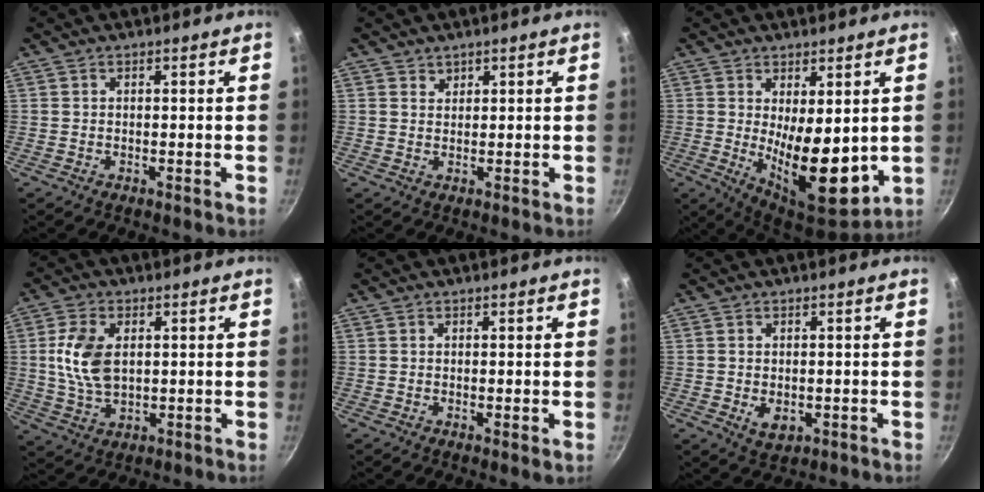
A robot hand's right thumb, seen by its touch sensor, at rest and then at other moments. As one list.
[{"total": 1.4, "force": [1.0, 0.9, 0.0], "torque": [0.011, -0.001, 0.018]}, {"total": 13.7, "force": [0.3, 5.8, 12.4], "torque": [-0.159, -0.036, 0.021]}, {"total": 9.7, "force": [1.6, 6.0, 7.5], "torque": [-0.139, -0.008, 0.032]}, {"total": 1.5, "force": [-0.1, 0.4, 1.4], "torque": [-0.024, -0.008, -0.002]}, {"total": 4.0, "force": [-0.6, 2.7, 2.9], "torque": [-0.043, -0.008, -0.003]}]